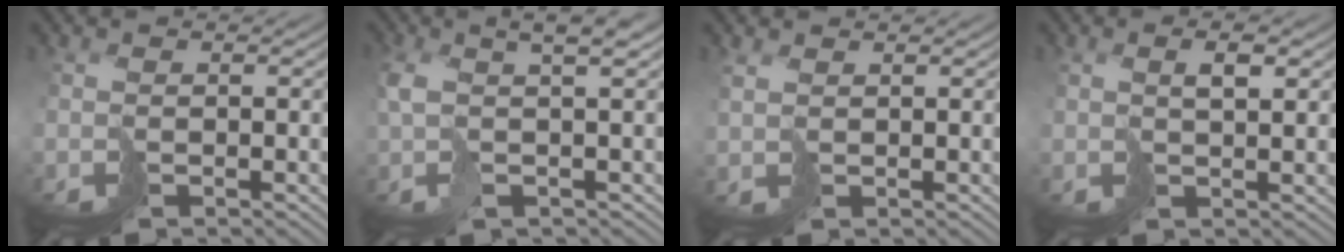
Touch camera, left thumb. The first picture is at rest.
{"total": 6.1, "force": [1.7, 1.8, 5.6], "torque": [-0.102, 0.011, 0.026]}
{"total": 1.6, "force": [1.5, 0.3, -0.2], "torque": [-0.001, 0.002, 0.034]}
{"total": 2.6, "force": [1.4, 0.5, 2.1], "torque": [-0.037, 0.006, 0.028]}